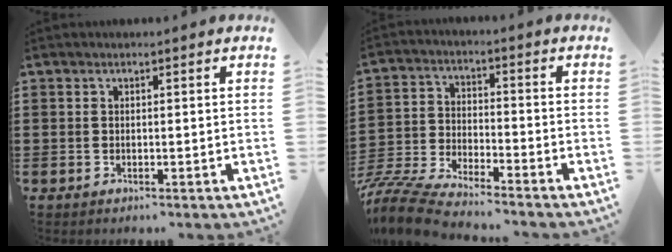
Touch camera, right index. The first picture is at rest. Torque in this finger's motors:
{"motor_torque": [0.09, 0.05, 0.26, 0.12]}